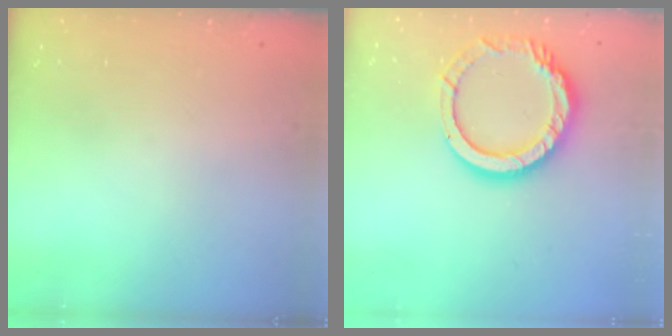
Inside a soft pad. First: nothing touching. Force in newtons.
{"total": 14.2, "press": 14.1, "slide": 1.3}